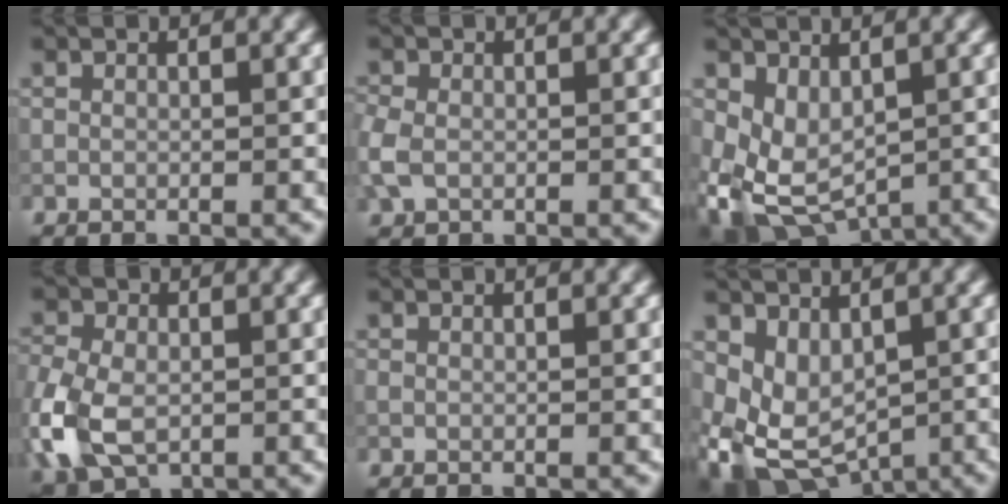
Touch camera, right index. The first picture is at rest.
{"total": 2.5, "force": [-0.5, 1.9, 1.5], "torque": [-0.044, -0.001, -0.015]}
{"total": 5.3, "force": [0.2, 3.8, 3.6], "torque": [-0.076, -0.022, 0.017]}
{"total": 8.2, "force": [-2.3, 5.4, 5.7], "torque": [-0.148, -0.017, -0.055]}
{"total": 0.0}
{"total": 5.6, "force": [-0.2, 4.3, 3.6], "torque": [-0.070, -0.024, 0.014]}